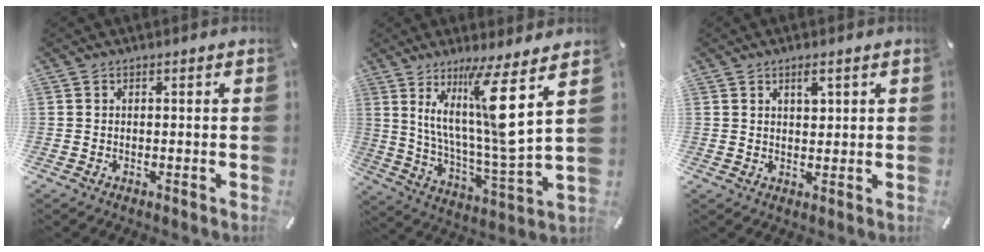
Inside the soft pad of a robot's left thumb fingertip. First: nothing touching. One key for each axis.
{"total": 16.3, "fx": 7.5, "fy": 1.2, "fz": 14.4, "tx": -0.254, "ty": -0.058, "tz": 0.105}
{"total": 2.9, "fx": 1.6, "fy": 1.4, "fz": 2.0, "tx": -0.017, "ty": -0.007, "tz": 0.022}